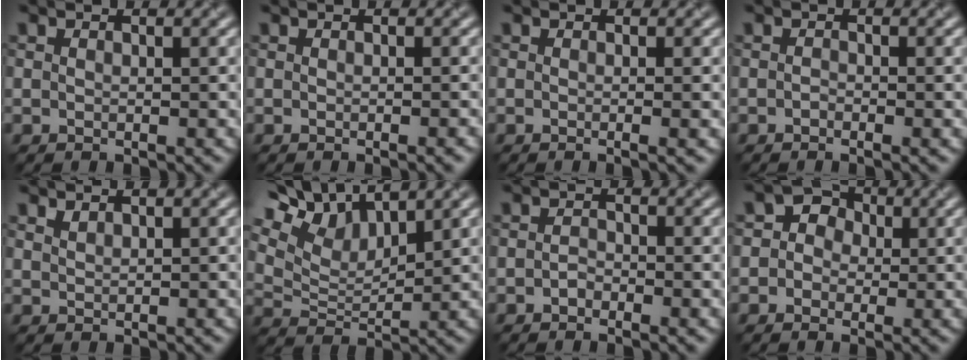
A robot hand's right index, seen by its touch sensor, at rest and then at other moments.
{"total": 1.1, "force": [-0.5, 0.3, 0.9], "torque": [-0.005, 0.000, -0.010]}
{"total": 1.6, "force": [-0.3, 0.5, 1.4], "torque": [-0.013, -0.005, -0.012]}
{"total": 0.7, "force": [-0.5, 0.2, 0.5], "torque": [-0.009, -0.002, -0.009]}
{"total": 0.7, "force": [0.6, 0.1, 0.2], "torque": [-0.004, 0.000, 0.015]}
{"total": 9.5, "force": [7.0, 3.7, 5.3], "torque": [-0.124, 0.026, 0.109]}
{"total": 1.1, "force": [-0.7, 0.5, 0.7], "torque": [-0.014, 0.001, -0.014]}
{"total": 2.9, "force": [0.2, 2.6, 1.1], "torque": [0.007, 0.011, -0.017]}